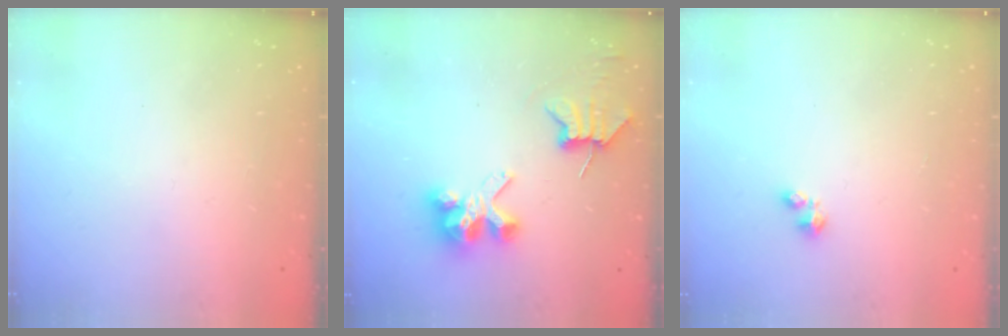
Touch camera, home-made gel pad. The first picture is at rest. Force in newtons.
{"total": 6.6, "press": 6.6, "slide": 0.7}
{"total": 1.1, "press": 1.1, "slide": 0.3}